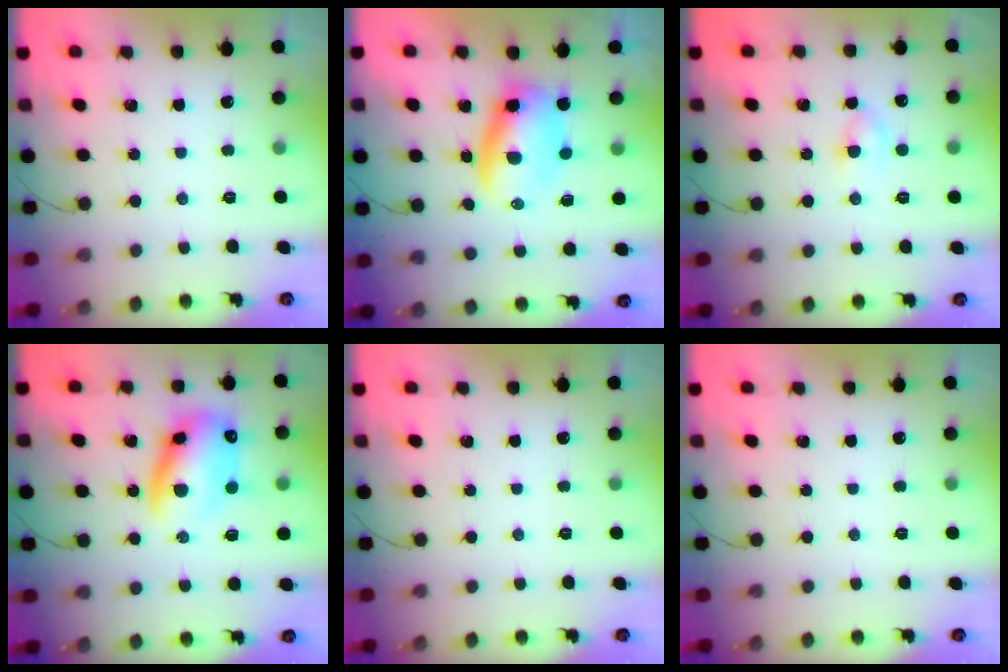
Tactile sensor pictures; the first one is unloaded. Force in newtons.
{"total": 6.9, "press": 6.6, "slide": 2.0}
{"total": 2.9, "press": 2.6, "slide": 1.3}
{"total": 13.8, "press": 13.4, "slide": 3.2}
{"total": 0.0}
{"total": 0.0}